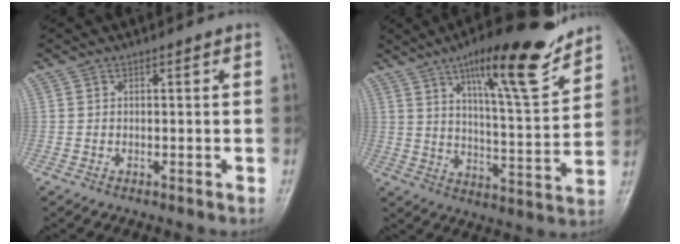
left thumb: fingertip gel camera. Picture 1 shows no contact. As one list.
[{"total": 18.1, "force": [11.9, 3.9, 13.1], "torque": [-0.174, -0.063, 0.190]}]